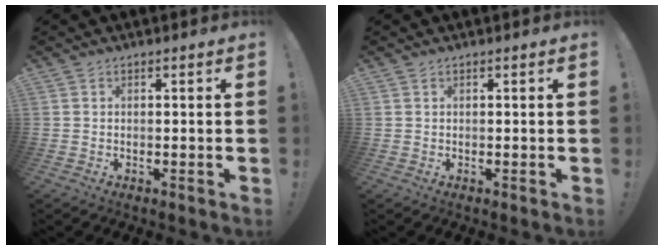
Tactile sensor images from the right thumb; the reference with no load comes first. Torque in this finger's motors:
{"motor_torque": [-0.02, -0.07, -0.15, 0.09, -0.03]}